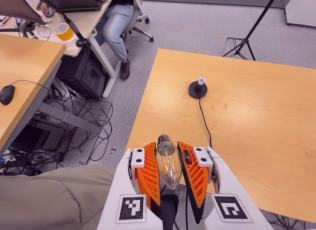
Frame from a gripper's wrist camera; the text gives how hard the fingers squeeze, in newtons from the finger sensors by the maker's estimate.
{"total": 20.8, "left": 22.3, "right": 19.4}